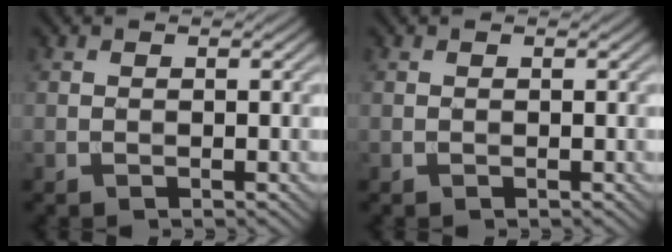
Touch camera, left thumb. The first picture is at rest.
{"total": 0.0}